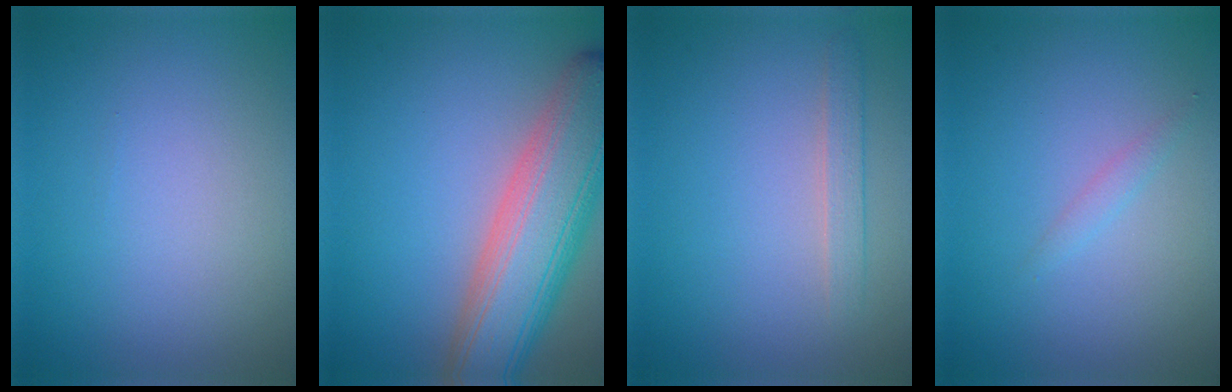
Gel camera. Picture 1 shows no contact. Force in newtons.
{"total": 10.1, "press": 10.0, "slide": 0.7}
{"total": 1.5, "press": 1.5, "slide": 0.1}
{"total": 0.9, "press": 0.9, "slide": 0.1}